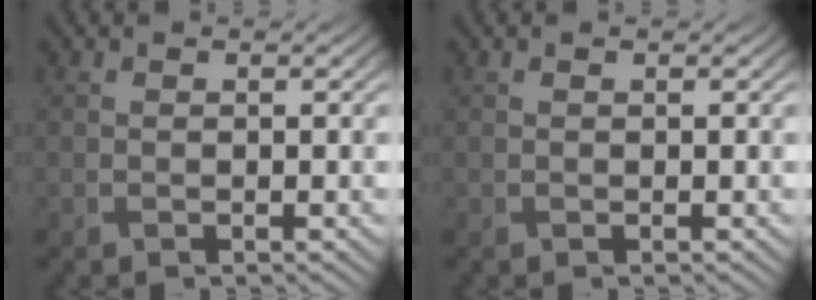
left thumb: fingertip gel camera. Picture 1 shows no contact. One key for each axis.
{"total": 0.0}